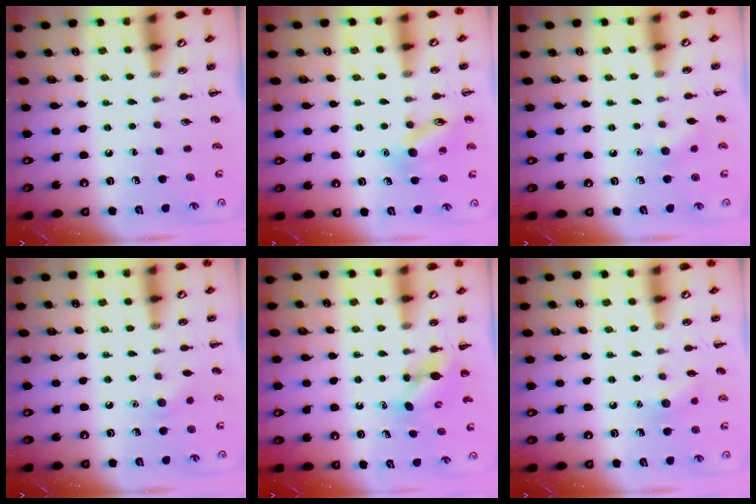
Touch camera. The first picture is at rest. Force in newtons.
{"total": 11.8, "press": 11.8, "slide": 1.1}
{"total": 6.8, "press": 6.6, "slide": 1.7}
{"total": 5.2, "press": 5.0, "slide": 1.3}
{"total": 4.7, "press": 4.6, "slide": 1.0}
{"total": 7.2, "press": 6.9, "slide": 1.9}